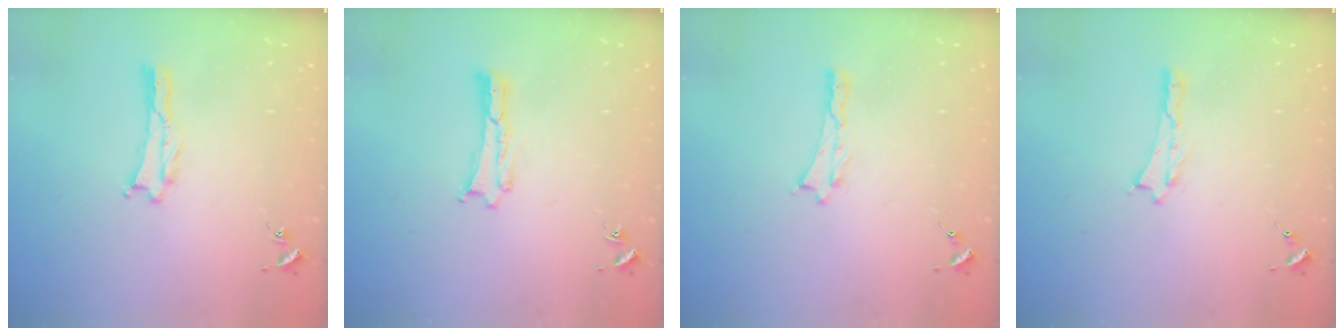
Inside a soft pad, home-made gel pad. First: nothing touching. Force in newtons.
{"total": 0.0}
{"total": 0.0}
{"total": 0.0}